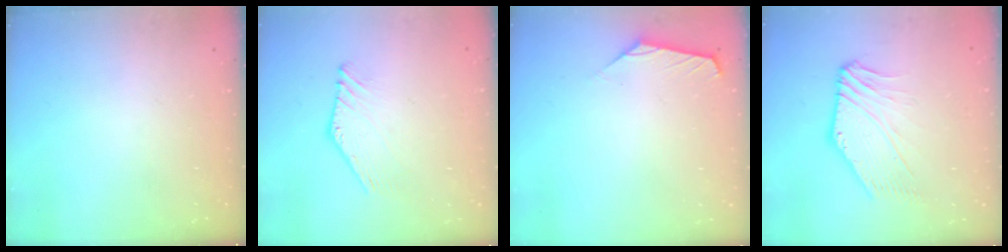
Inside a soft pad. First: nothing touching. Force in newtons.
{"total": 2.4, "press": 2.4, "slide": 0.1}
{"total": 0.0}
{"total": 3.8, "press": 3.7, "slide": 1.0}